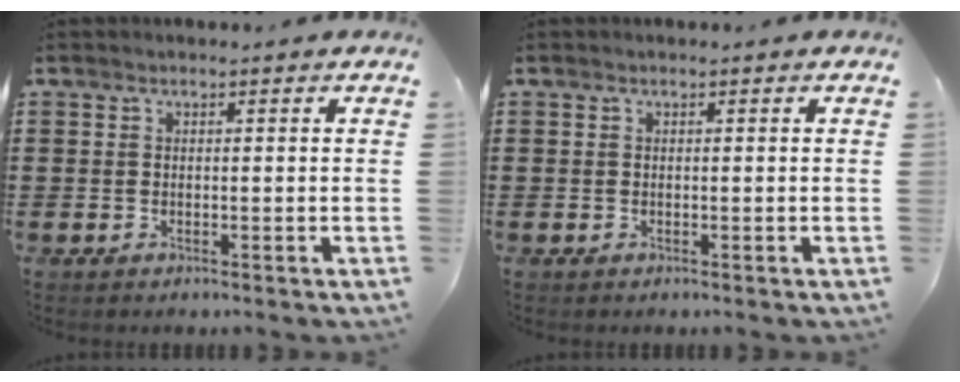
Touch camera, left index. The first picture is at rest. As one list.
[{"total": 0.0}]